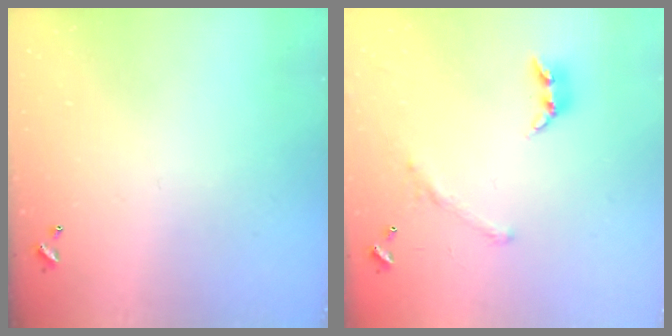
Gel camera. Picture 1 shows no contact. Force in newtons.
{"total": 1.5, "press": 1.0, "slide": 1.2}